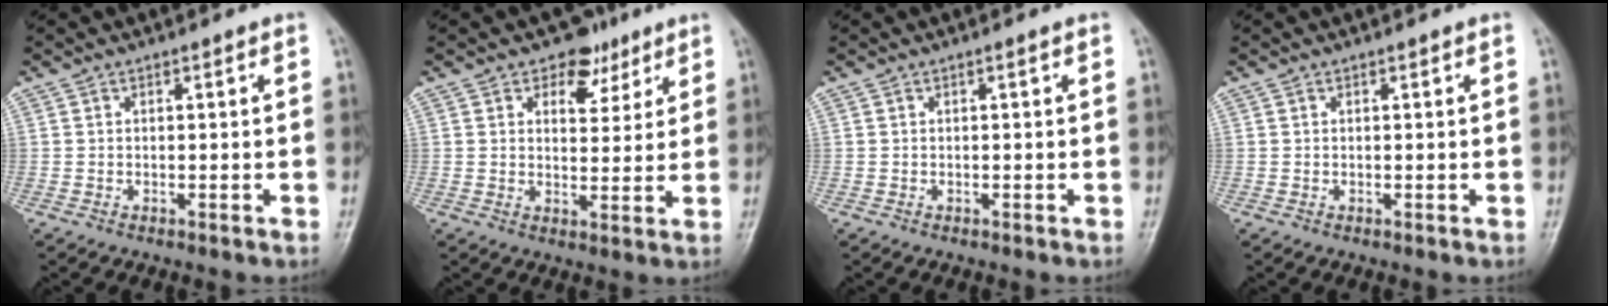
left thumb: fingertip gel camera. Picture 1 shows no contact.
{"total": 6.5, "force": [4.2, 4.3, 2.5], "torque": [0.000, -0.019, 0.060]}
{"total": 0.0}
{"total": 0.0}